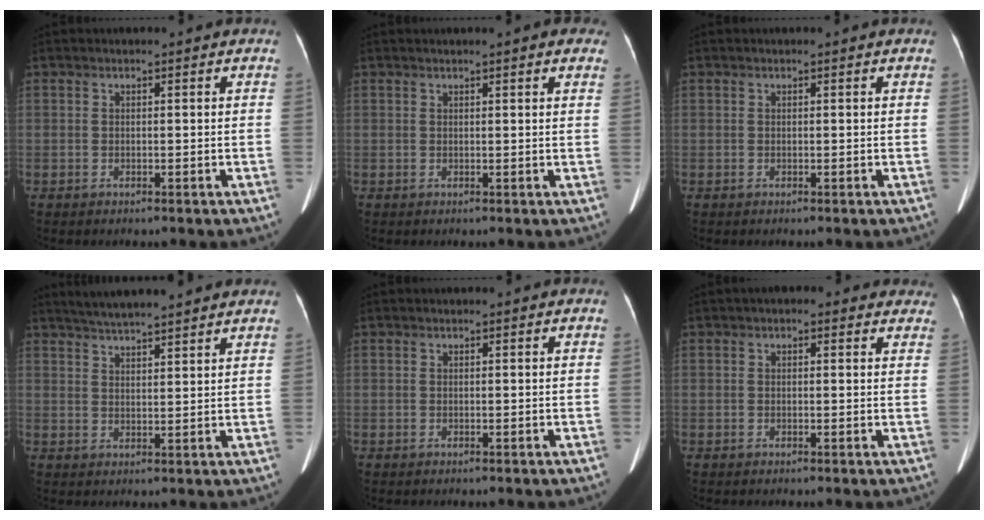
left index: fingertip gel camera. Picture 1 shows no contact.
{"total": 3.6, "force": [2.7, 0.4, 2.4], "torque": [-0.025, 0.019, 0.028]}
{"total": 0.0}
{"total": 9.5, "force": [8.5, 0.5, 4.3], "torque": [-0.071, 0.027, 0.123]}
{"total": 0.0}
{"total": 4.8, "force": [3.7, 2.1, 2.3], "torque": [-0.011, 0.020, 0.032]}